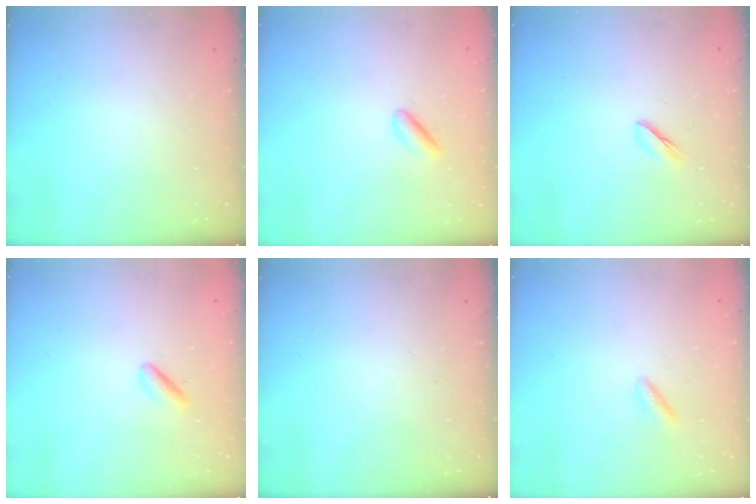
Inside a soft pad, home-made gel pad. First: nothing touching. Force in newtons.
{"total": 2.9, "press": 2.6, "slide": 1.2}
{"total": 2.3, "press": 2.2, "slide": 0.8}
{"total": 2.1, "press": 1.9, "slide": 0.9}
{"total": 0.0}
{"total": 2.1, "press": 1.9, "slide": 1.0}